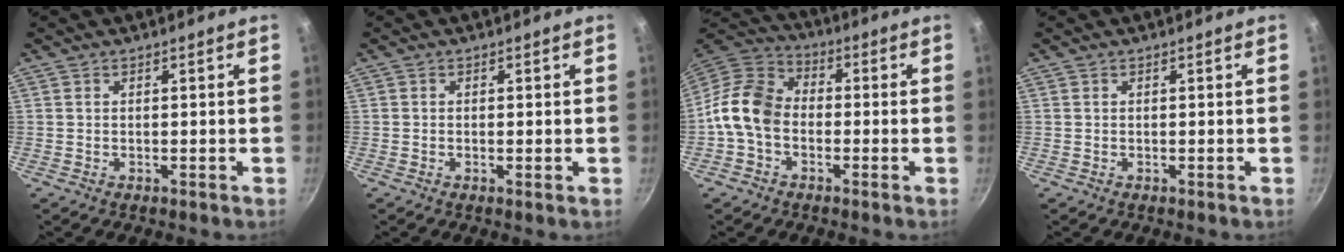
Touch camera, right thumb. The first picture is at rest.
{"total": 0.5, "force": [-0.1, 0.1, 0.5], "torque": [-0.009, -0.002, -0.004]}
{"total": 10.8, "force": [-2.2, 8.1, 6.9], "torque": [-0.107, 0.035, -0.068]}
{"total": 0.0}